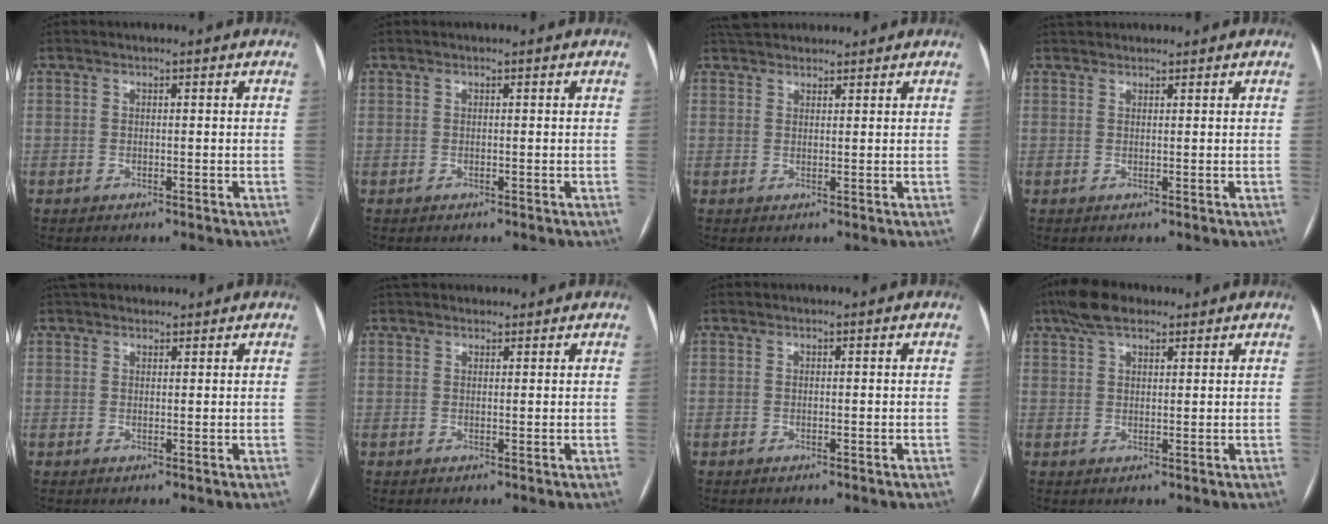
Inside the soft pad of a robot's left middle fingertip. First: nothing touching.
{"total": 0.0}
{"total": 5.9, "force": [5.4, 1.9, 1.8], "torque": [-0.022, 0.038, 0.089]}
{"total": 3.3, "force": [3.1, 0.9, 0.8], "torque": [-0.009, 0.037, 0.052]}
{"total": 5.4, "force": [4.8, 1.9, 1.5], "torque": [-0.012, 0.037, 0.074]}
{"total": 4.2, "force": [3.8, 1.5, 0.9], "torque": [-0.005, 0.034, 0.058]}
{"total": 0.0}
{"total": 5.8, "force": [4.1, 2.4, 3.2], "torque": [-0.066, 0.026, 0.074]}